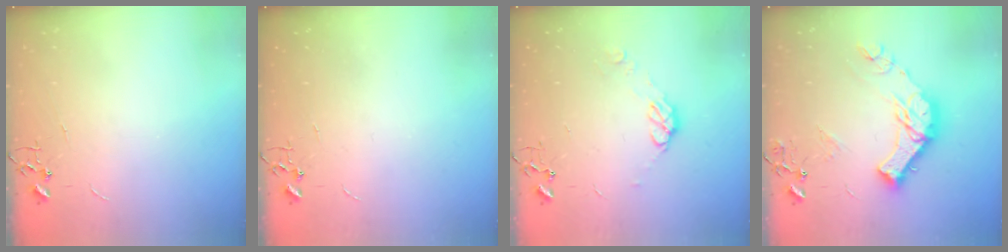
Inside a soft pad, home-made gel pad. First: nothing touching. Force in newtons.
{"total": 0.0}
{"total": 6.9, "press": 6.9, "slide": 0.5}
{"total": 18.6, "press": 18.5, "slide": 1.5}